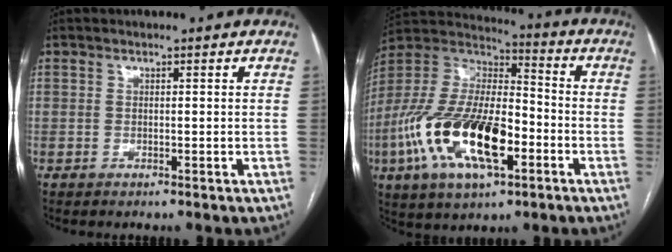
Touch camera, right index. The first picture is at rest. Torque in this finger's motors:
{"motor_torque": [2.14, 0.00, 1.05, 0.21]}